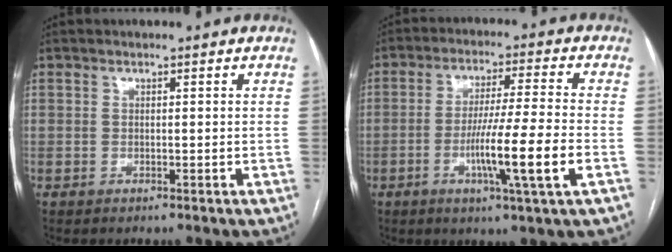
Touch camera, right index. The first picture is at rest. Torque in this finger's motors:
{"motor_torque": [2.14, 0.00, 0.92, 0.21]}